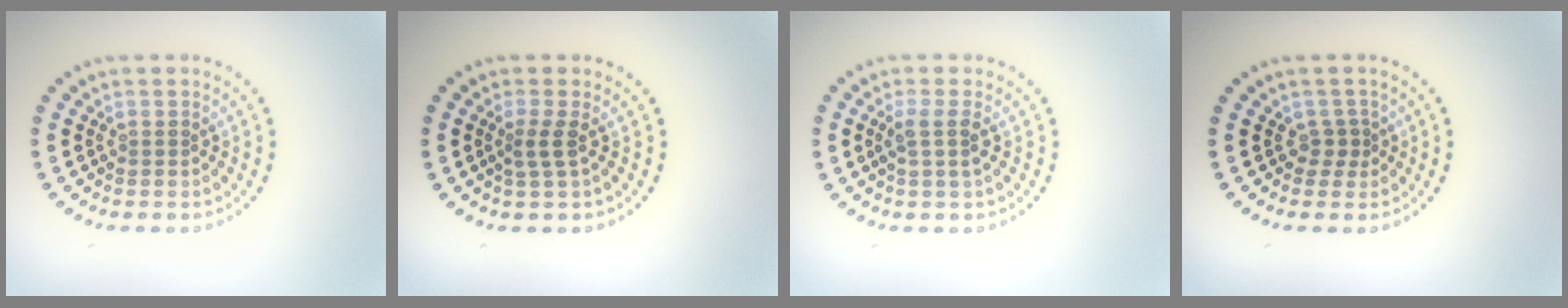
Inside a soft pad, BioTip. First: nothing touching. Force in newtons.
{"total": 1.7, "press": 1.2, "slide": 1.2}
{"total": 1.8, "press": 1.5, "slide": 1.1}
{"total": 1.2, "press": 0.9, "slide": 0.8}